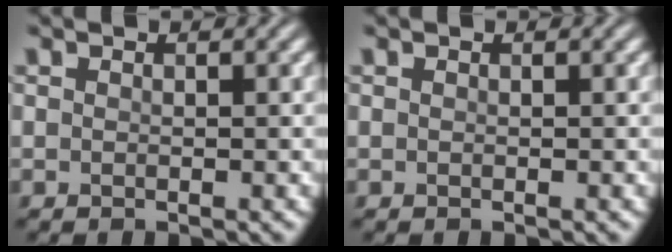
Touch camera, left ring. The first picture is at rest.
{"total": 0.0}